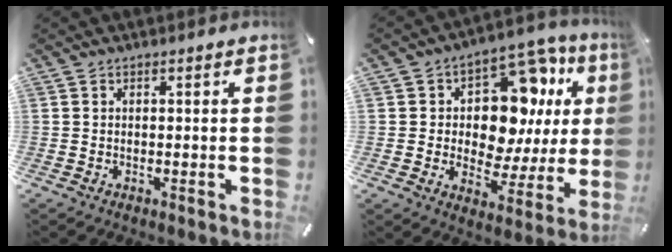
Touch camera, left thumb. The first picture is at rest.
{"total": 14.8, "force": [6.0, 8.9, 10.1], "torque": [-0.147, -0.047, 0.105]}